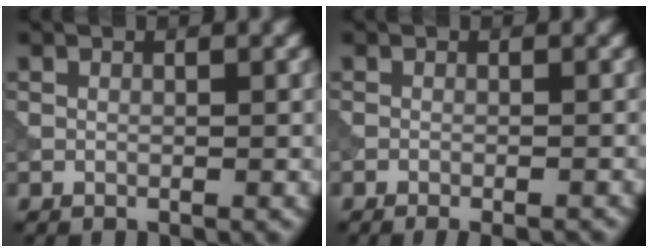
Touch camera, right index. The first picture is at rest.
{"total": 2.4, "force": [-1.8, 0.5, 1.5], "torque": [-0.016, 0.002, -0.022]}